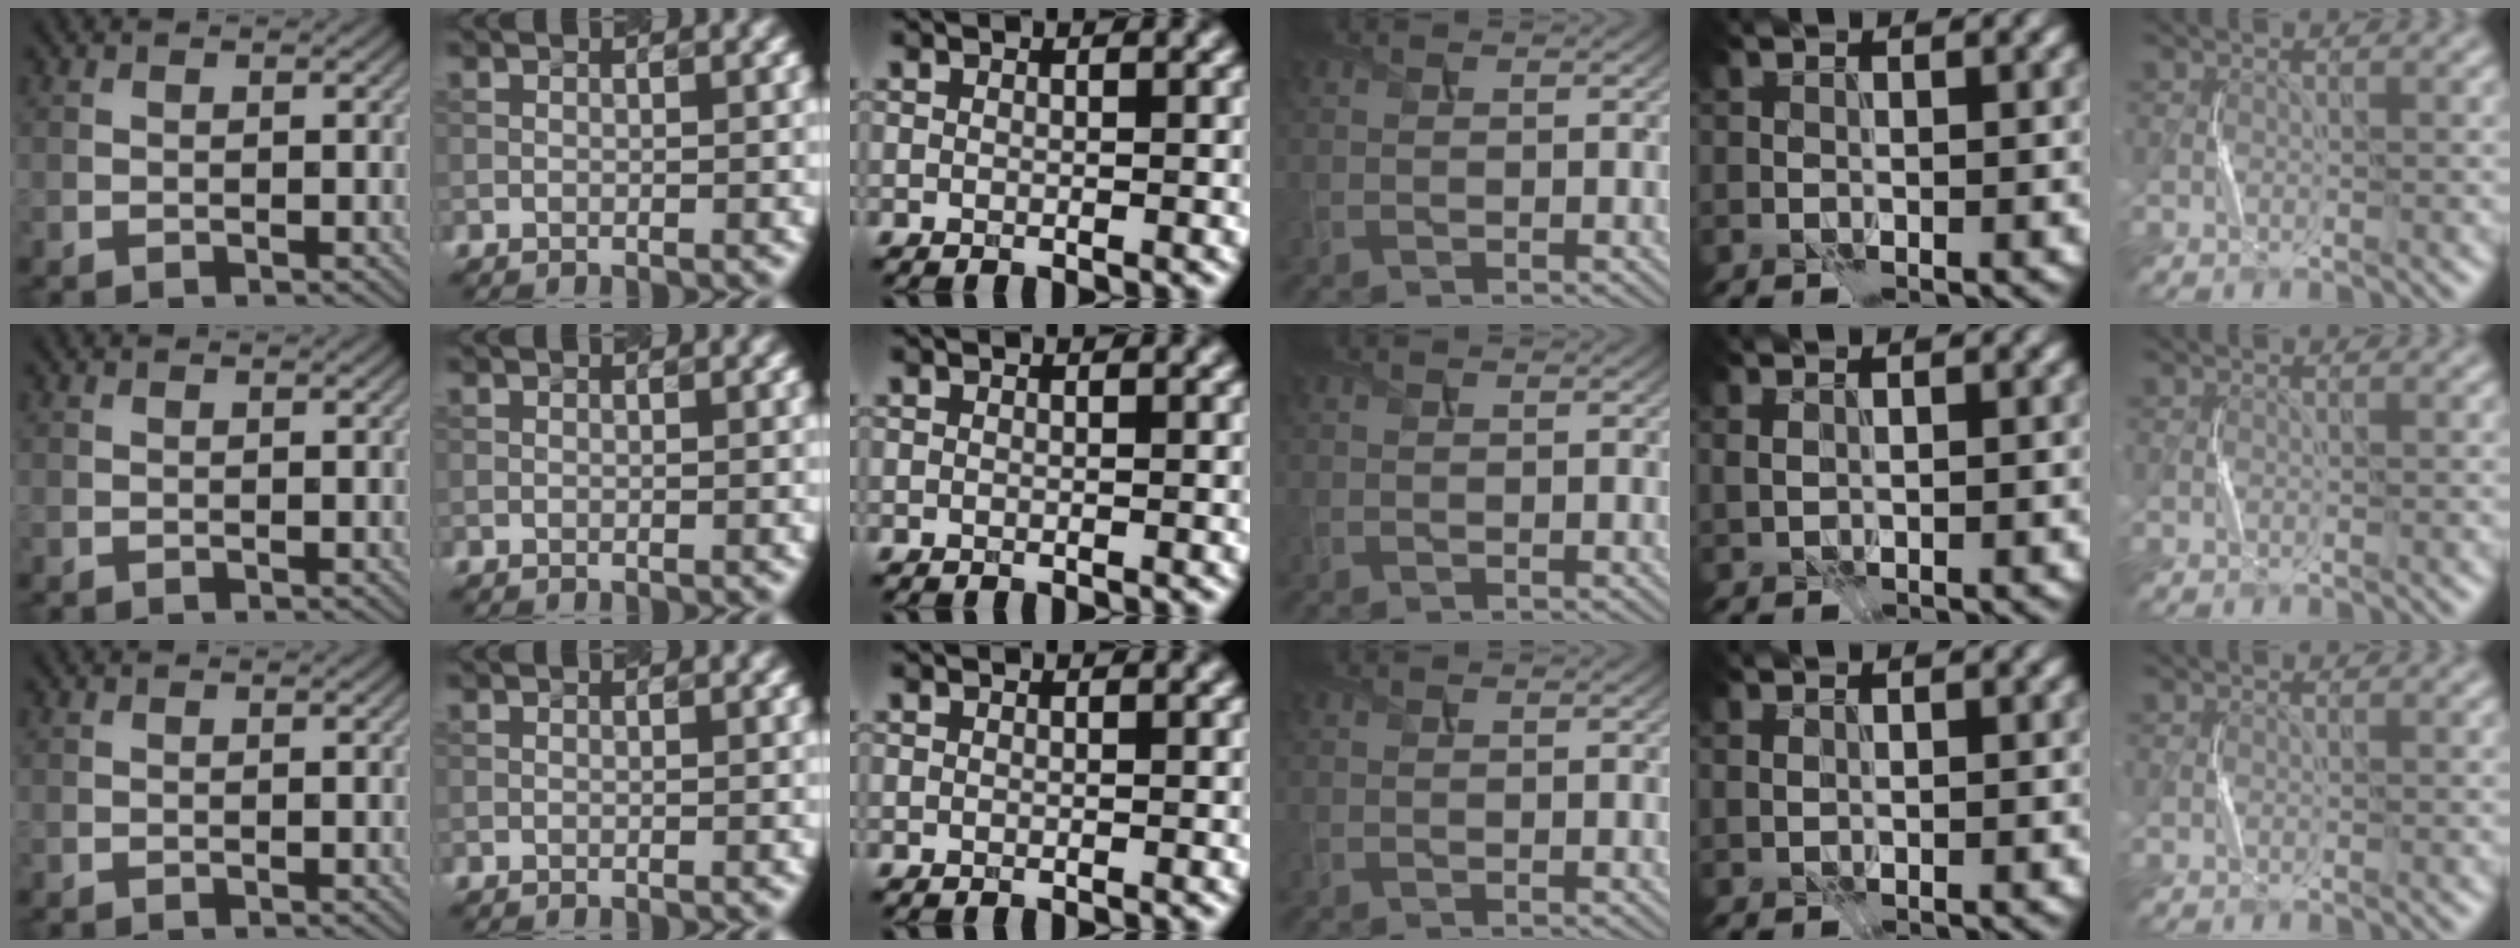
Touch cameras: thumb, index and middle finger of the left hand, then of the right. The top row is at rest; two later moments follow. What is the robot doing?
{"motion": "press", "object": "toy piano key"}